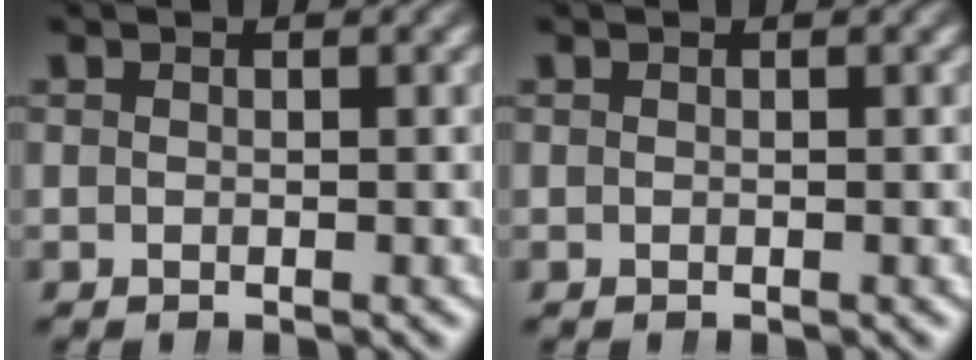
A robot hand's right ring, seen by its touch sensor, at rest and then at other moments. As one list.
[{"total": 0.0}]